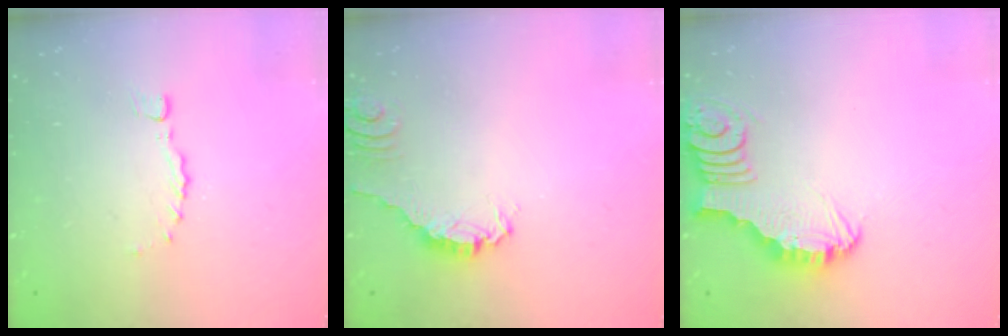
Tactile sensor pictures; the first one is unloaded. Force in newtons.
{"total": 0.0}
{"total": 3.4, "press": 3.4, "slide": 0.4}